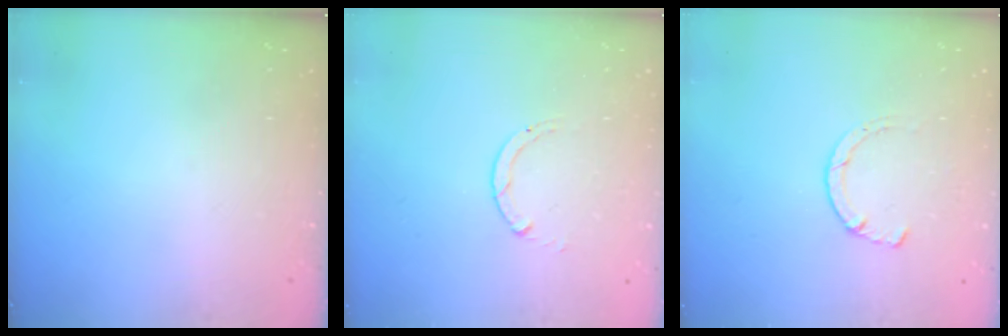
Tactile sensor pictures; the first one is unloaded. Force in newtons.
{"total": 0.8, "press": 0.7, "slide": 0.1}
{"total": 1.5, "press": 1.5, "slide": 0.3}